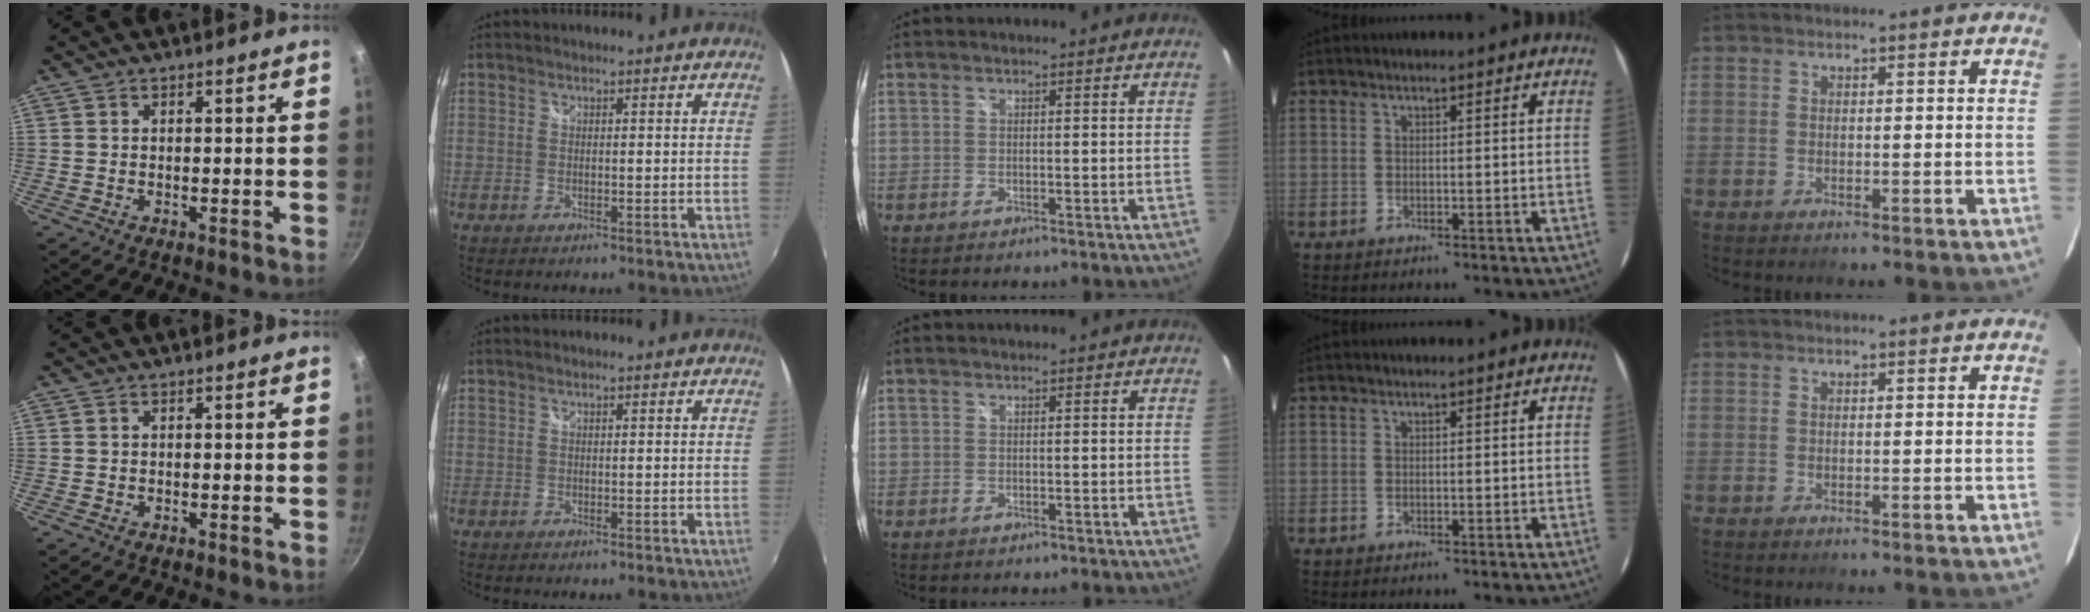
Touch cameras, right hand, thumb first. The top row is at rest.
{}